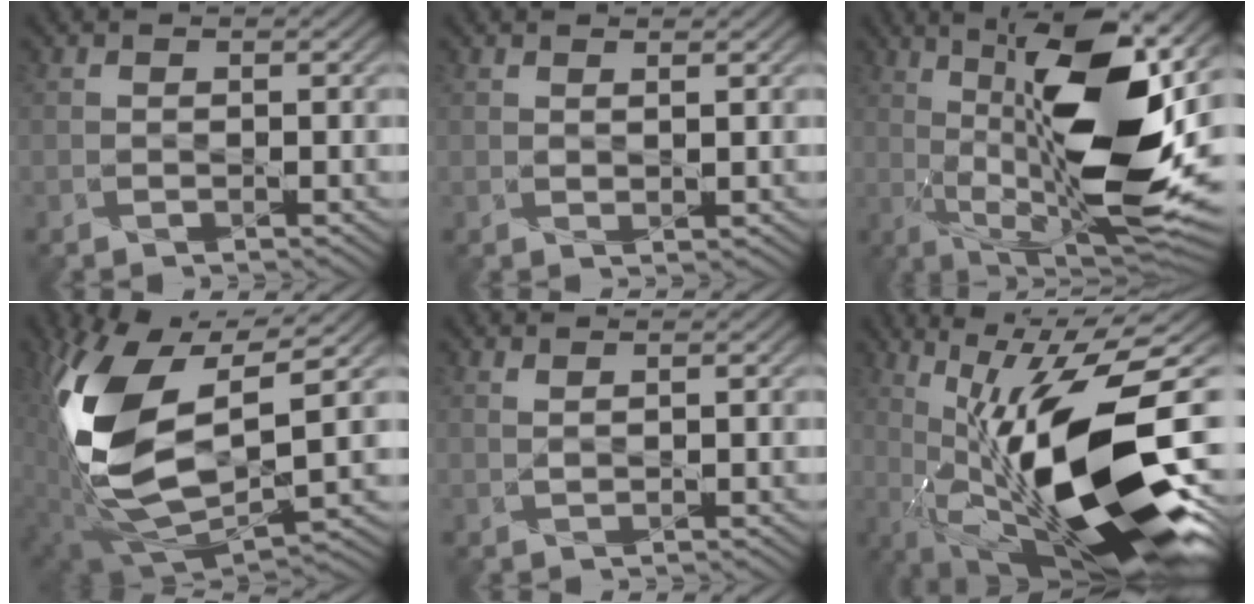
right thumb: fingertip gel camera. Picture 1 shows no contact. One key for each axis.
{"total": 0.9, "fx": 0.9, "fy": 0.1, "fz": 0.1, "tx": -0.005, "ty": -0.001, "tz": 0.017}
{"total": 17.0, "fx": 2.3, "fy": 5.9, "fz": 15.8, "tx": -0.264, "ty": 0.015, "tz": 0.045}
{"total": 15.6, "fx": 2.8, "fy": 8.7, "fz": 12.7, "tx": -0.286, "ty": -0.023, "tz": 0.062}
{"total": 1.2, "fx": 1.0, "fy": 0.3, "fz": 0.5, "tx": -0.005, "ty": -0.002, "tz": 0.018}
{"total": 20.0, "fx": -1.6, "fy": 7.0, "fz": 18.7, "tx": -0.303, "ty": 0.001, "tz": -0.039}